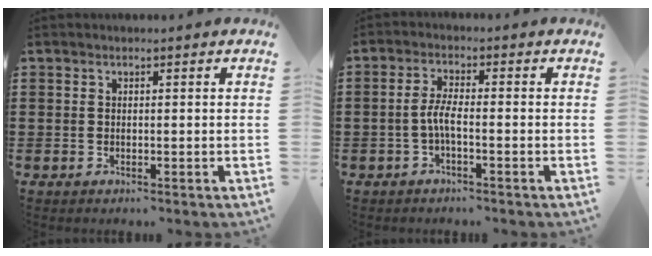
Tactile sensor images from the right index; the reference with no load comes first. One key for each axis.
{"total": 3.3, "fx": -1.0, "fy": 0.4, "fz": 3.1, "tx": -0.078, "ty": -0.006, "tz": -0.025}